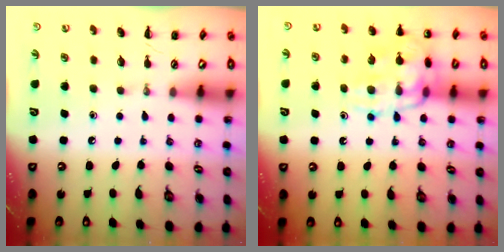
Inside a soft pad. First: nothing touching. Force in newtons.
{"total": 16.3, "press": 16.1, "slide": 2.3}